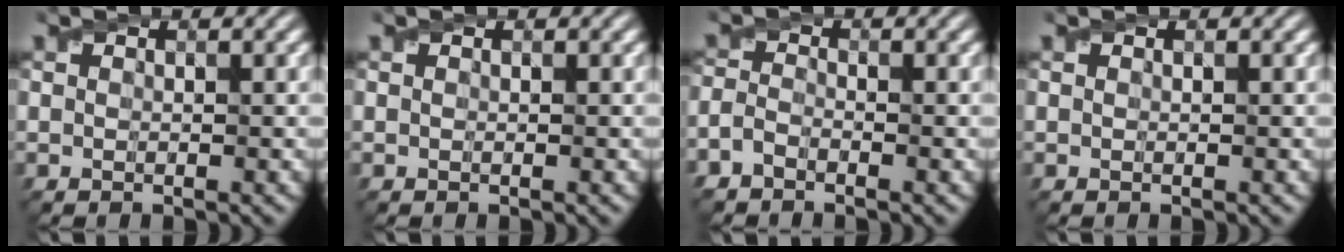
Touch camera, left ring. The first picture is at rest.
{"total": 0.0}
{"total": 1.6, "force": [-1.3, 0.6, 0.7], "torque": [-0.020, -0.002, -0.035]}
{"total": 0.0}